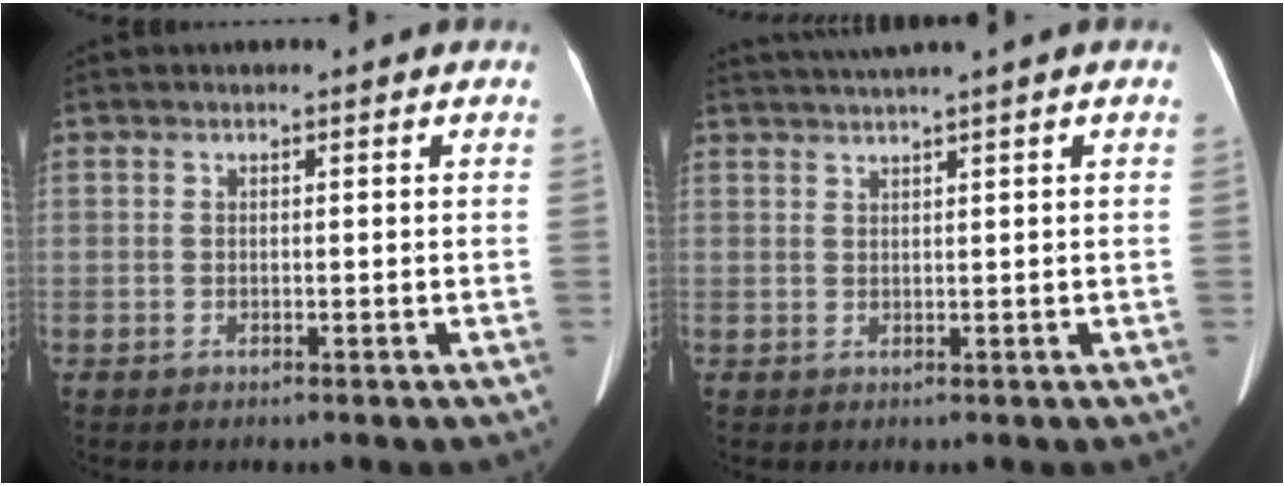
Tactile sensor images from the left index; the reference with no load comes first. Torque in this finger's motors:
{"motor_torque": [0.48, -0.70, 0.01, 0.08]}